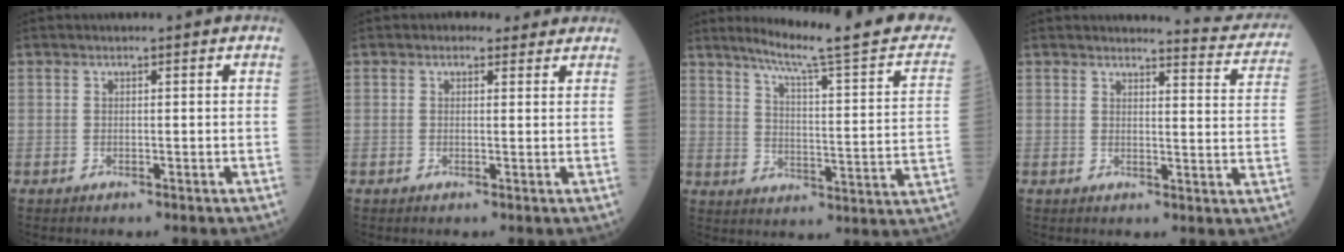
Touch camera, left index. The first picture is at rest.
{"total": 2.2, "force": [1.7, 1.4, 0.4], "torque": [-0.005, 0.010, 0.018]}
{"total": 20.6, "force": [17.8, 0.4, 10.4], "torque": [-0.141, -0.050, 0.224]}
{"total": 8.3, "force": [8.3, 0.2, 0.3], "torque": [0.002, -0.051, 0.075]}